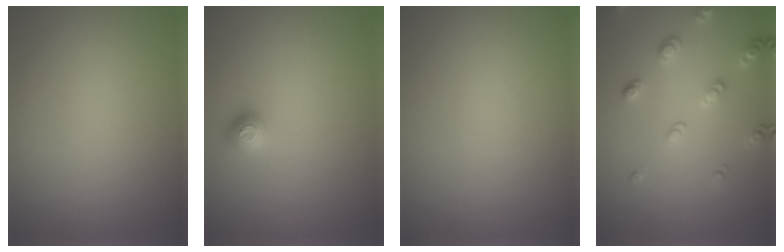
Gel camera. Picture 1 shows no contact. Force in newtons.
{"total": 1.1, "press": 1.1, "slide": 0.2}
{"total": 0.0}
{"total": 2.6, "press": 2.4, "slide": 0.9}